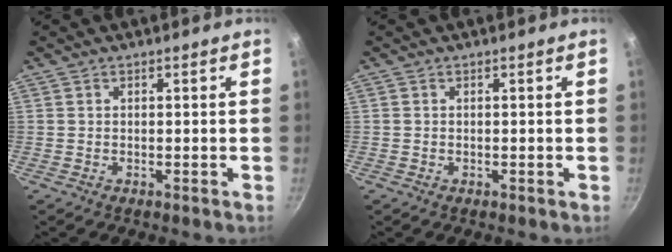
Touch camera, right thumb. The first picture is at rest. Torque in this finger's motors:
{"motor_torque": [0.20, -0.12, 0.14, -0.18, -0.01]}